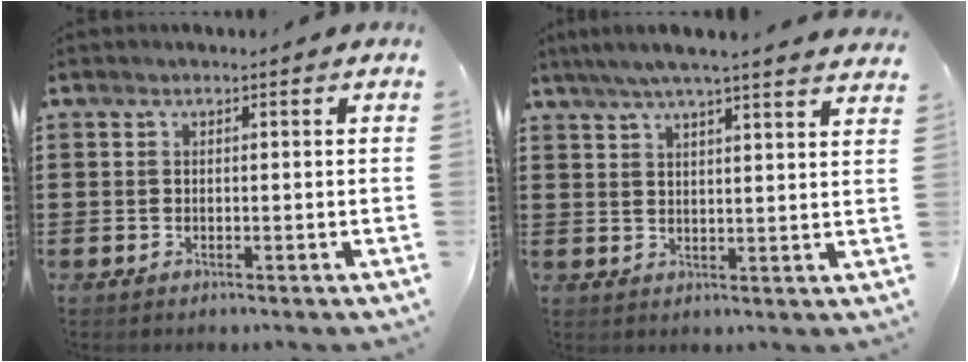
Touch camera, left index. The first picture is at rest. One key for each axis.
{"total": 5.1, "fx": 4.5, "fy": -0.4, "fz": 2.4, "tx": -0.061, "ty": -0.017, "tz": 0.078}